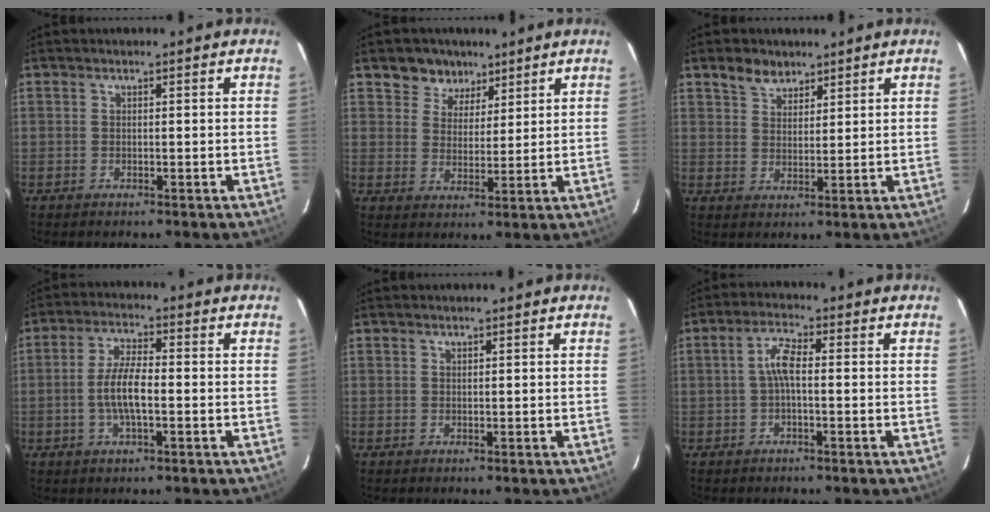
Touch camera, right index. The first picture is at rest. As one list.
[{"total": 6.3, "force": [4.3, 4.4, 1.1], "torque": [-0.016, 0.013, 0.073]}, {"total": 4.8, "force": [3.5, 2.8, 1.6], "torque": [-0.024, 0.010, 0.064]}, {"total": 6.7, "force": [-1.2, 1.8, 6.4], "torque": [-0.127, 0.006, -0.026]}, {"total": 0.0}, {"total": 4.0, "force": [-0.4, 1.0, 3.8], "torque": [-0.080, 0.012, -0.008]}]